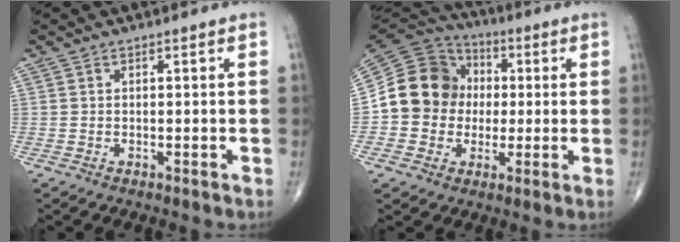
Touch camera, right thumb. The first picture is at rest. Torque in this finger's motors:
{"motor_torque": [0.34, 2.21, 0.70, -0.58, 0.11]}